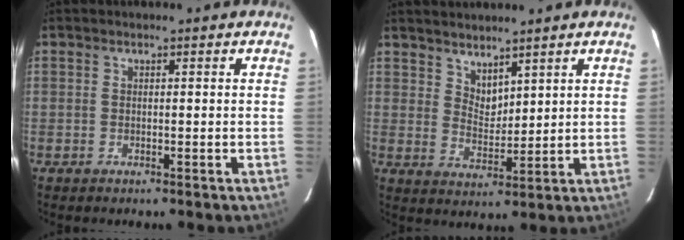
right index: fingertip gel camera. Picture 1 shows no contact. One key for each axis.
{"total": 5.0, "fx": 4.3, "fy": 2.1, "fz": 1.6, "tx": -0.021, "ty": -0.003, "tz": 0.083}